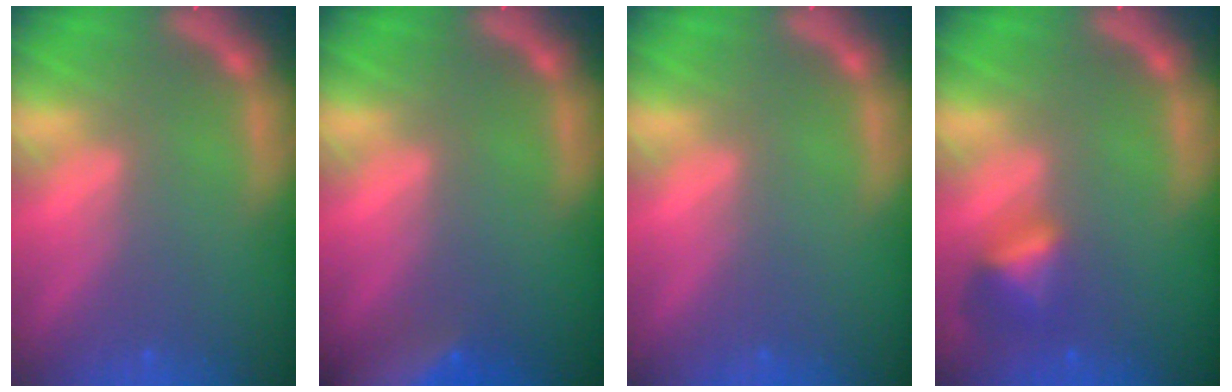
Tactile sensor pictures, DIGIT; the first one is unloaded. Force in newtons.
{"total": 9.4}
{"total": 0.0}
{"total": 2.9}